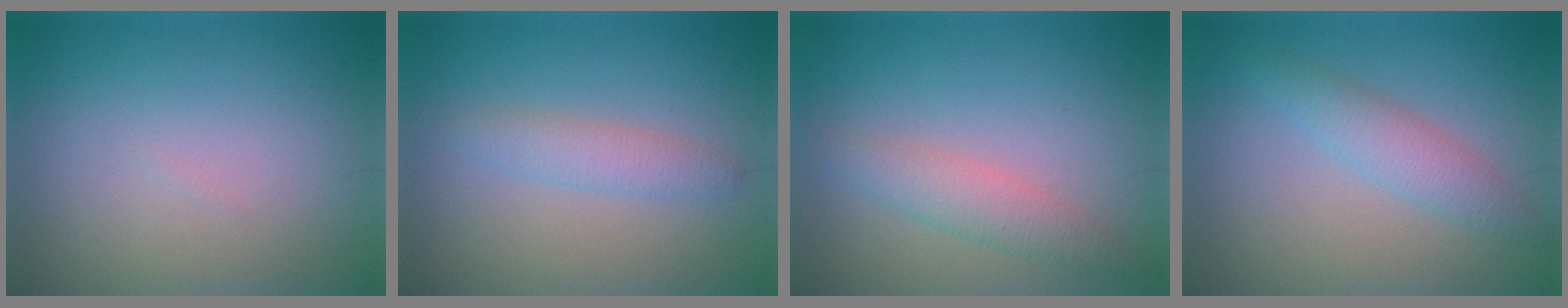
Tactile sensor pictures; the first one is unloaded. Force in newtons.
{"total": 2.1, "press": 2.1, "slide": 0.2}
{"total": 2.7, "press": 2.6, "slide": 0.2}
{"total": 2.8, "press": 2.8, "slide": 0.0}